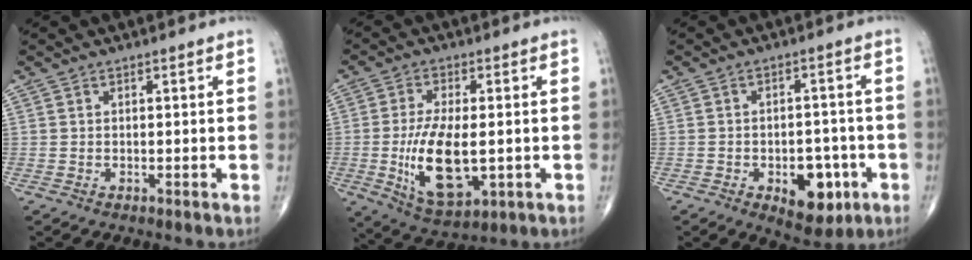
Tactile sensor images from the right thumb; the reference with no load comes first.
{"total": 13.6, "force": [-1.9, 6.3, 11.9], "torque": [-0.214, -0.013, -0.020]}
{"total": 9.7, "force": [-3.7, 5.7, 7.0], "torque": [-0.057, 0.020, -0.041]}